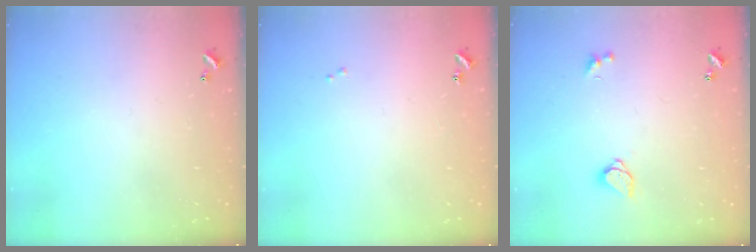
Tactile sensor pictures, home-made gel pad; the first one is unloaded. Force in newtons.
{"total": 0.0}
{"total": 1.6, "press": 1.5, "slide": 0.4}